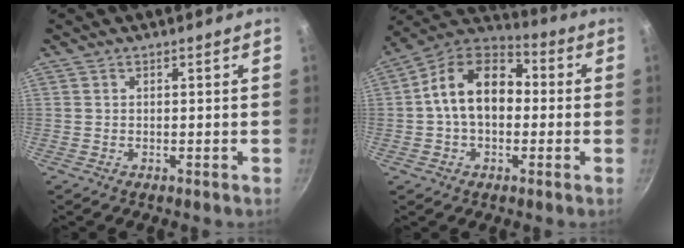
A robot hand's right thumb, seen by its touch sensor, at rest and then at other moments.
{"total": 15.1, "force": [0.4, 10.3, 11.0], "torque": [-0.148, 0.039, -0.015]}